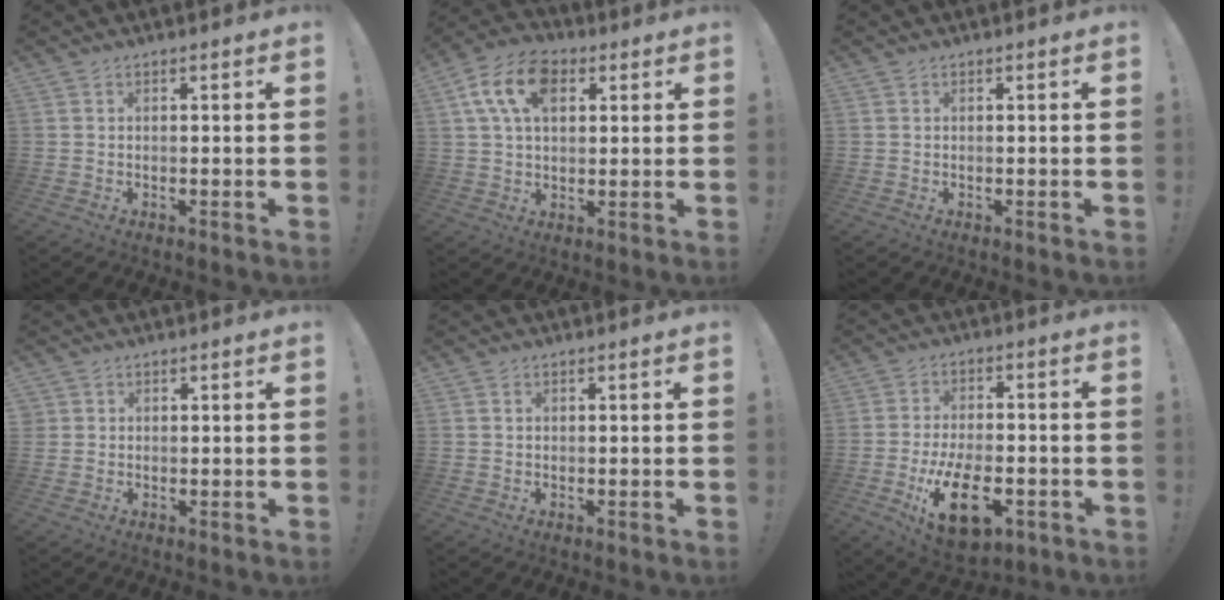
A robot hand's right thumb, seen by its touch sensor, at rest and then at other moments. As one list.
[{"total": 13.7, "force": [4.9, 9.0, 9.0], "torque": [-0.158, 0.002, 0.094]}, {"total": 0.0}, {"total": 1.4, "force": [0.6, 1.2, 0.2], "torque": [-0.001, -0.002, 0.012]}, {"total": 0.6, "force": [0.4, 0.4, 0.3], "torque": [-0.010, 0.003, 0.008]}, {"total": 15.7, "force": [-6.3, 8.4, 11.6], "torque": [-0.193, 0.025, -0.103]}]